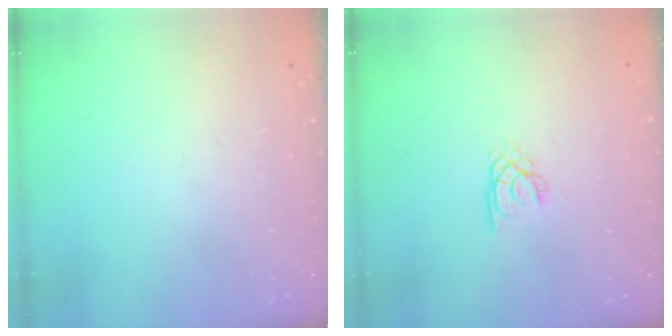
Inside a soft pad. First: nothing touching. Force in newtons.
{"total": 2.2, "press": 2.2, "slide": 0.3}